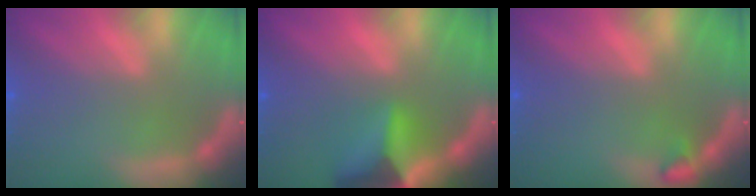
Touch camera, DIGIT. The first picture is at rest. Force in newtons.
{"total": 7.9}
{"total": 0.9}